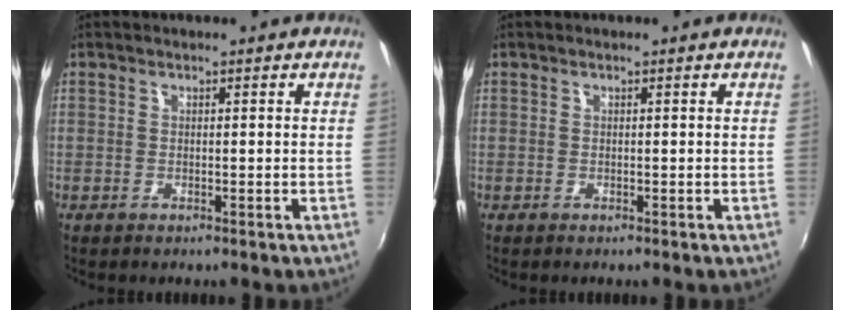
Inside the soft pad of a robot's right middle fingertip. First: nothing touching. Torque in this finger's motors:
{"motor_torque": [-0.12, -0.03, -0.01, 0.01]}